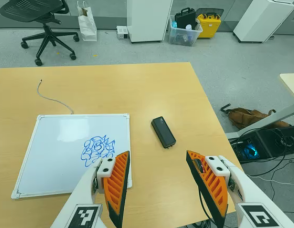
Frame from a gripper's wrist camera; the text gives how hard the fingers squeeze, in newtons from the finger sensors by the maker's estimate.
{"total": 0.0}